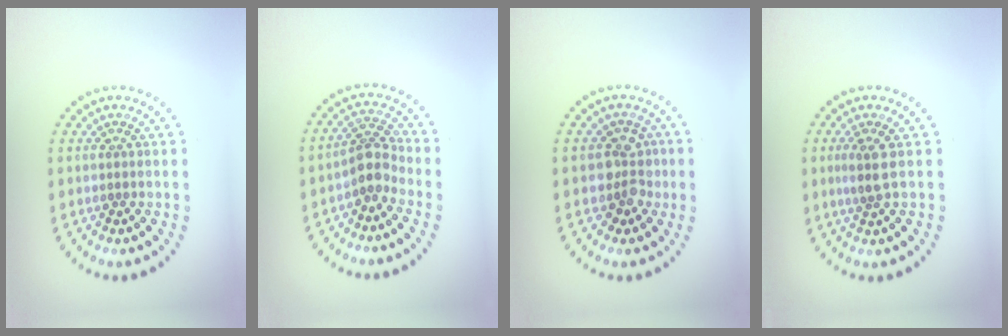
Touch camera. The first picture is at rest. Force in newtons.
{"total": 2.7, "press": 2.1, "slide": 1.7}
{"total": 2.9, "press": 2.6, "slide": 1.2}
{"total": 2.0, "press": 1.6, "slide": 1.1}